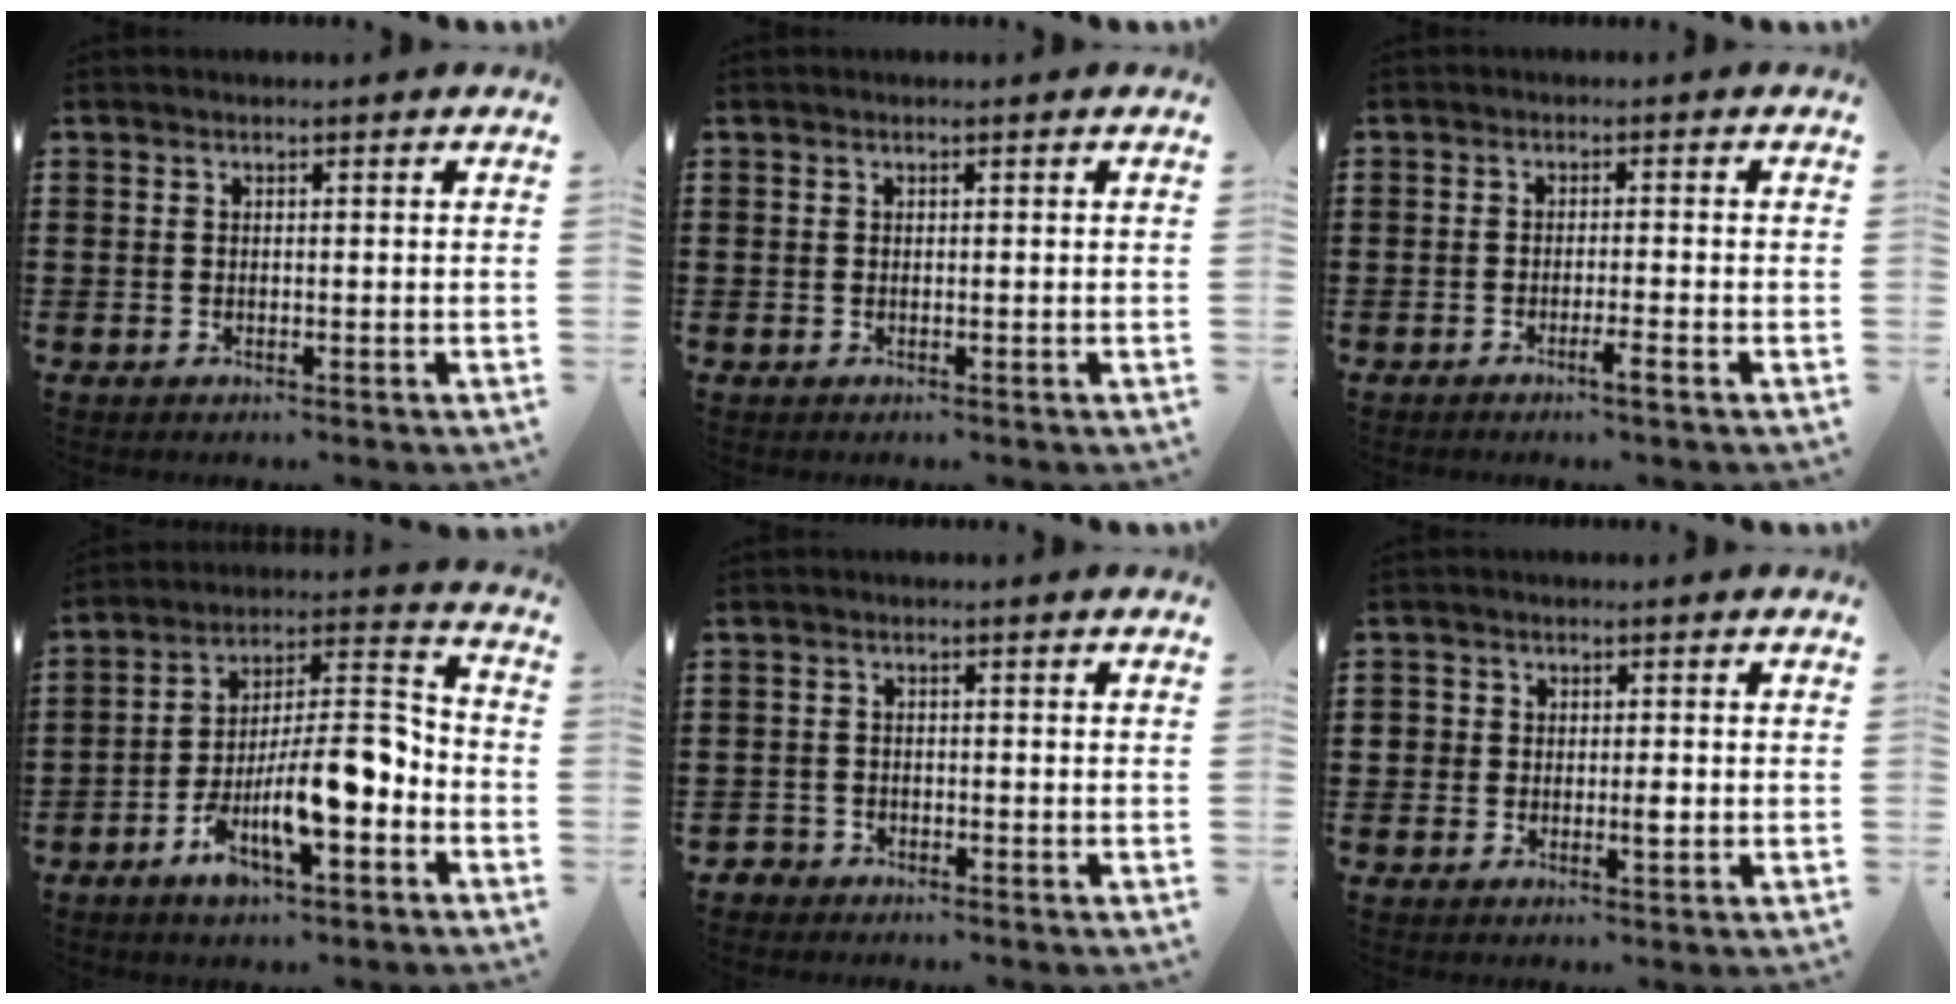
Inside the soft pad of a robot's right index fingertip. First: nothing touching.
{"total": 0.0}
{"total": 2.2, "force": [-1.5, -0.2, 1.6], "torque": [-0.025, -0.002, -0.028]}
{"total": 13.4, "force": [-5.5, 4.3, 11.4], "torque": [-0.209, -0.008, -0.106]}
{"total": 1.7, "force": [-1.5, 0.8, -0.1], "torque": [-0.003, 0.003, -0.034]}
{"total": 2.3, "force": [-0.1, 1.7, 1.5], "torque": [-0.032, 0.006, -0.003]}